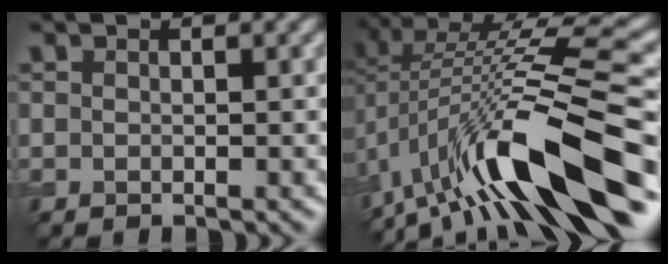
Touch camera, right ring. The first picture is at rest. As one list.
[{"total": 14.6, "force": [-4.5, 4.4, 13.2], "torque": [-0.220, 0.019, -0.073]}]